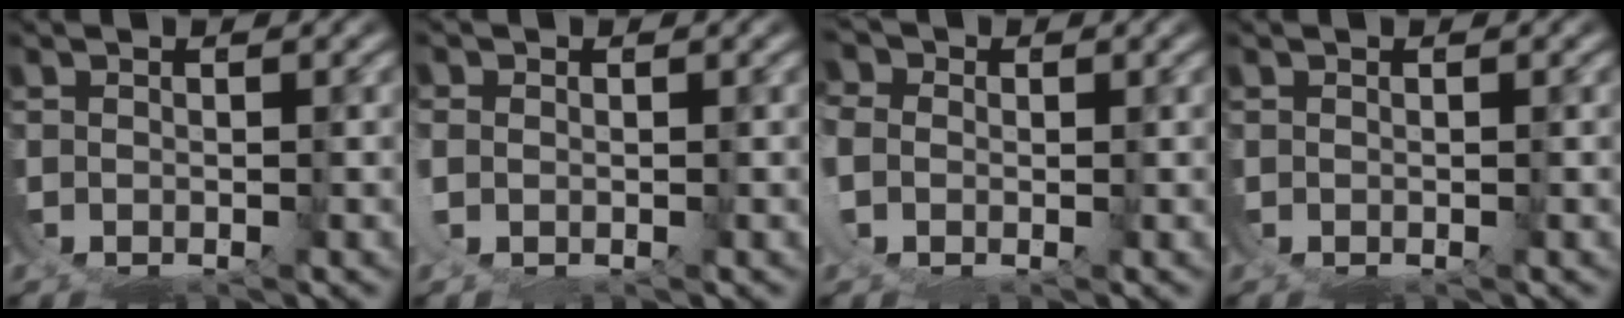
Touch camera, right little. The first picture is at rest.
{"total": 1.4, "force": [1.2, -0.2, -0.7], "torque": [0.003, 0.008, 0.013]}
{"total": 2.2, "force": [1.5, 1.5, -0.3], "torque": [-0.008, 0.008, 0.012]}
{"total": 0.0}